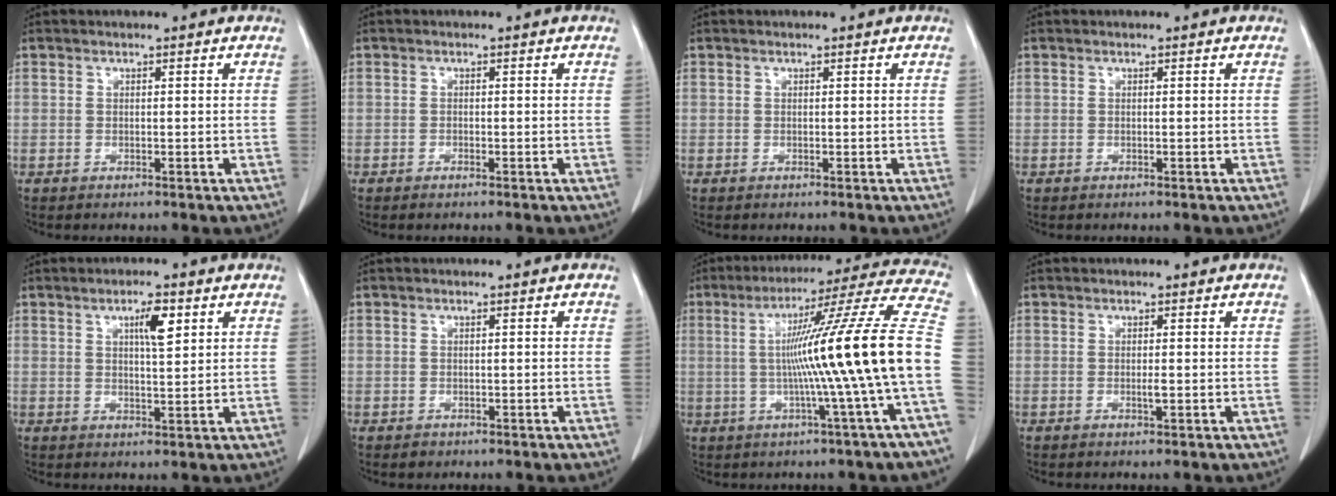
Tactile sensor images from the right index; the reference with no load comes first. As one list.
[{"total": 0.6, "force": [-0.5, 0.1, 0.3], "torque": [-0.010, -0.001, -0.008]}, {"total": 0.0}, {"total": 0.0}, {"total": 4.5, "force": [2.0, 0.9, 3.9], "torque": [-0.067, 0.001, 0.034]}, {"total": 0.8, "force": [-0.4, 0.7, 0.0], "torque": [-0.002, 0.003, -0.005]}, {"total": 20.0, "force": [-1.8, -2.8, 19.8], "torque": [-0.274, 0.013, -0.043]}, {"total": 0.9, "force": [-0.2, 0.0, 0.9], "torque": [-0.019, -0.002, -0.004]}]